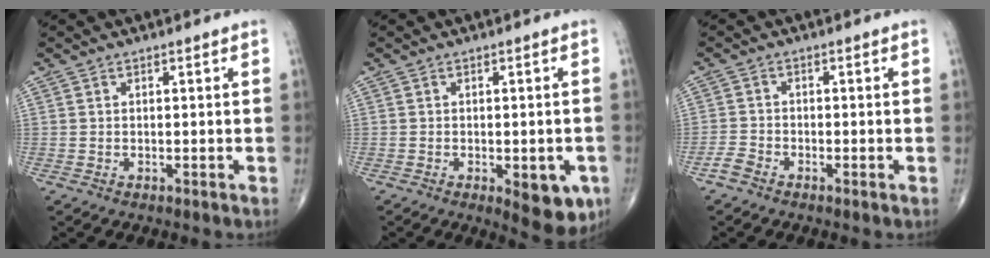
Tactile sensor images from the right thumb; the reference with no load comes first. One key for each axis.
{"total": 8.3, "fx": -3.0, "fy": 3.5, "fz": 6.9, "tx": -0.057, "ty": -0.004, "tz": -0.029}
{"total": 2.1, "fx": -1.7, "fy": 0.8, "fz": 0.8, "tx": -0.016, "ty": -0.001, "tz": -0.040}